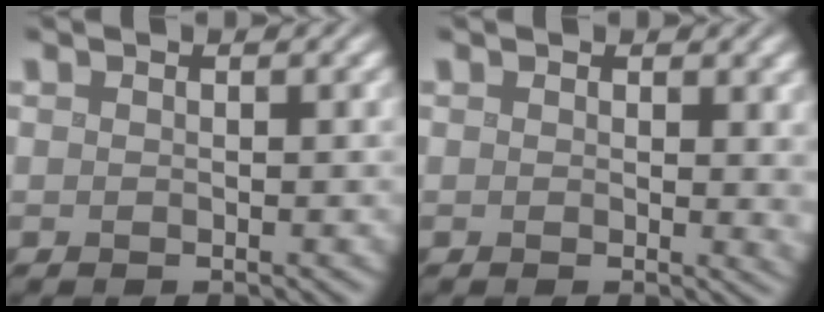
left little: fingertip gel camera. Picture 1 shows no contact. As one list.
[{"total": 1.8, "force": [0.5, 0.5, 1.7], "torque": [-0.012, -0.004, 0.007]}]